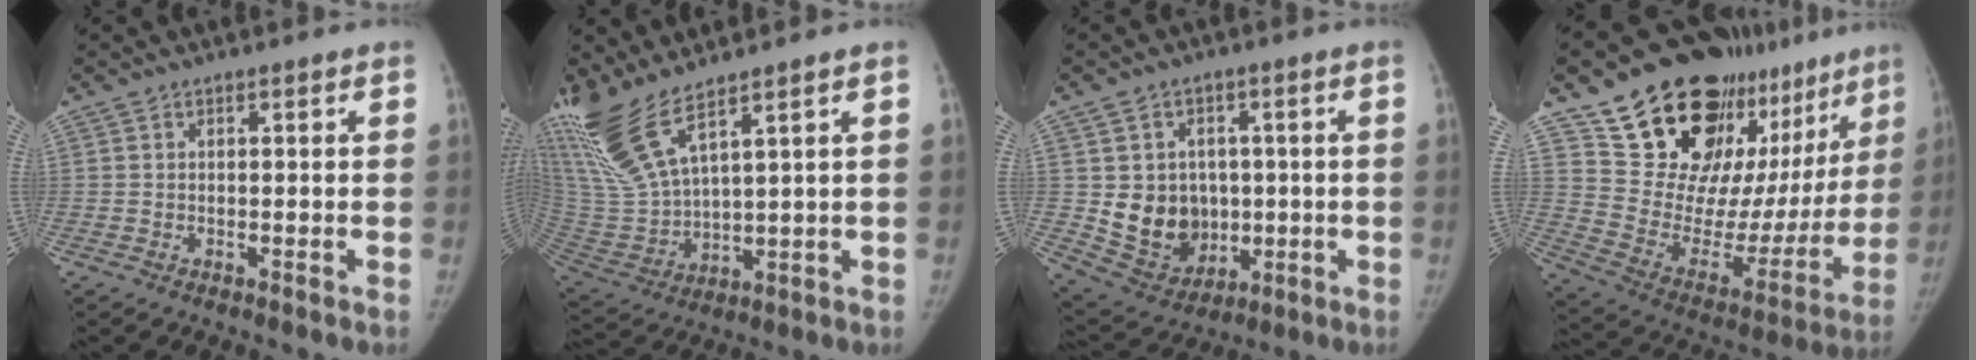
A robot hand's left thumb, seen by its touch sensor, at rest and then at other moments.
{"total": 14.3, "force": [10.2, 3.4, 9.4], "torque": [-0.214, -0.051, 0.224]}
{"total": 11.9, "force": [0.1, 10.3, 6.1], "torque": [-0.058, -0.008, 0.031]}
{"total": 29.2, "force": [20.0, 14.3, 15.7], "torque": [-0.193, -0.086, 0.303]}